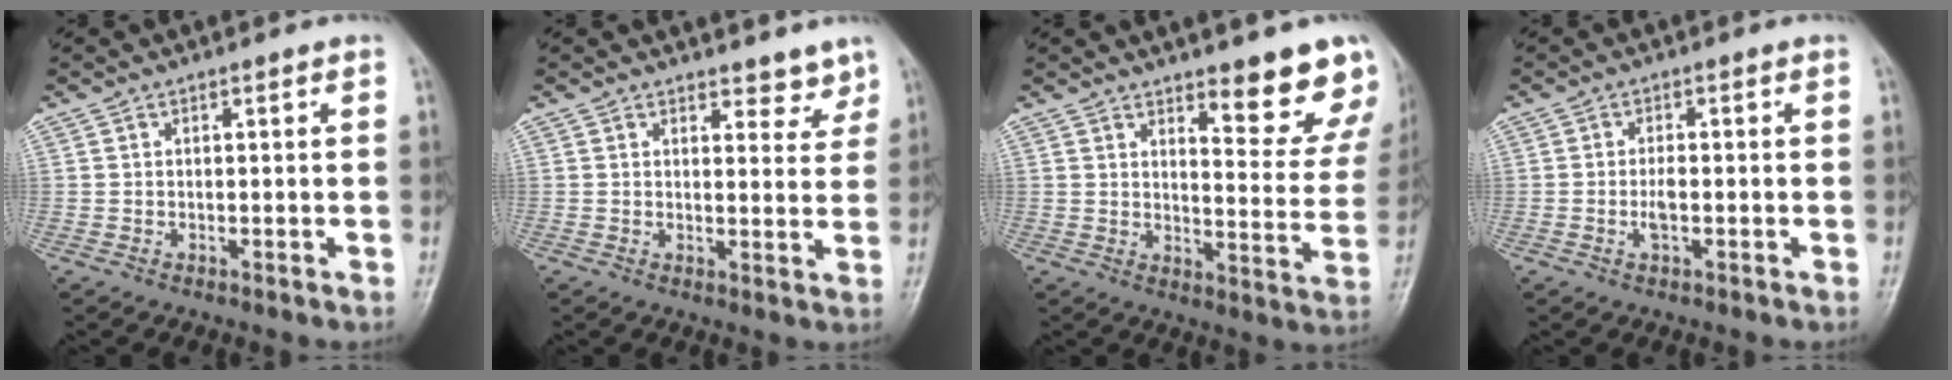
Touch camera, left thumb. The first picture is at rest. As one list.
[{"total": 4.1, "force": [3.4, 1.9, 1.2], "torque": [0.012, -0.027, 0.041]}, {"total": 11.9, "force": [8.8, 3.5, 7.2], "torque": [-0.044, -0.062, 0.111]}, {"total": 2.4, "force": [-0.6, 1.0, 2.1], "torque": [-0.041, 0.003, -0.011]}]